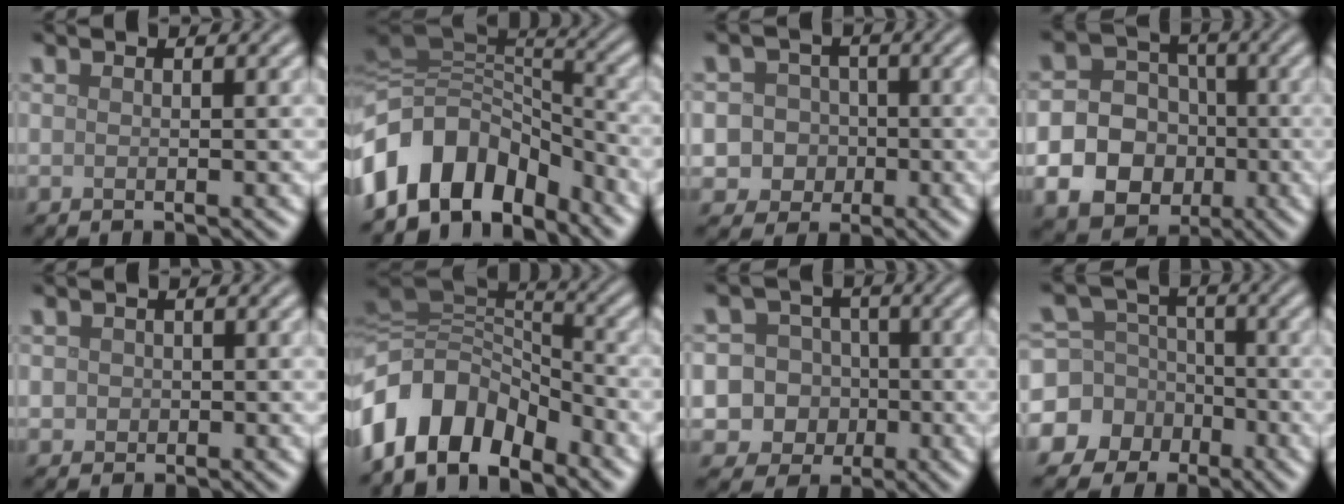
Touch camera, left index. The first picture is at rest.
{"total": 11.3, "force": [-6.1, 7.7, 5.5], "torque": [-0.109, 0.016, -0.115]}
{"total": 5.7, "force": [-1.0, 5.4, 1.5], "torque": [-0.004, 0.016, -0.043]}
{"total": 13.2, "force": [-3.5, 12.0, 4.2], "torque": [-0.097, -0.034, -0.072]}
{"total": 1.0, "force": [0.1, 1.0, 0.2], "torque": [0.003, -0.004, 0.002]}
{"total": 10.2, "force": [-5.7, 6.4, 5.5], "torque": [-0.103, 0.000, -0.112]}
{"total": 12.0, "force": [-2.3, 11.5, 2.7], "torque": [-0.071, 0.011, -0.062]}
{"total": 10.4, "force": [-4.4, 9.2, 1.9], "torque": [-0.064, -0.020, -0.098]}